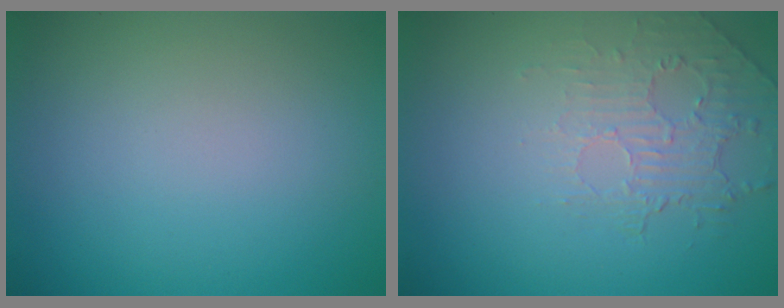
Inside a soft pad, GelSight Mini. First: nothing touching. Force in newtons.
{"total": 2.0, "press": 0.9, "slide": 1.8}